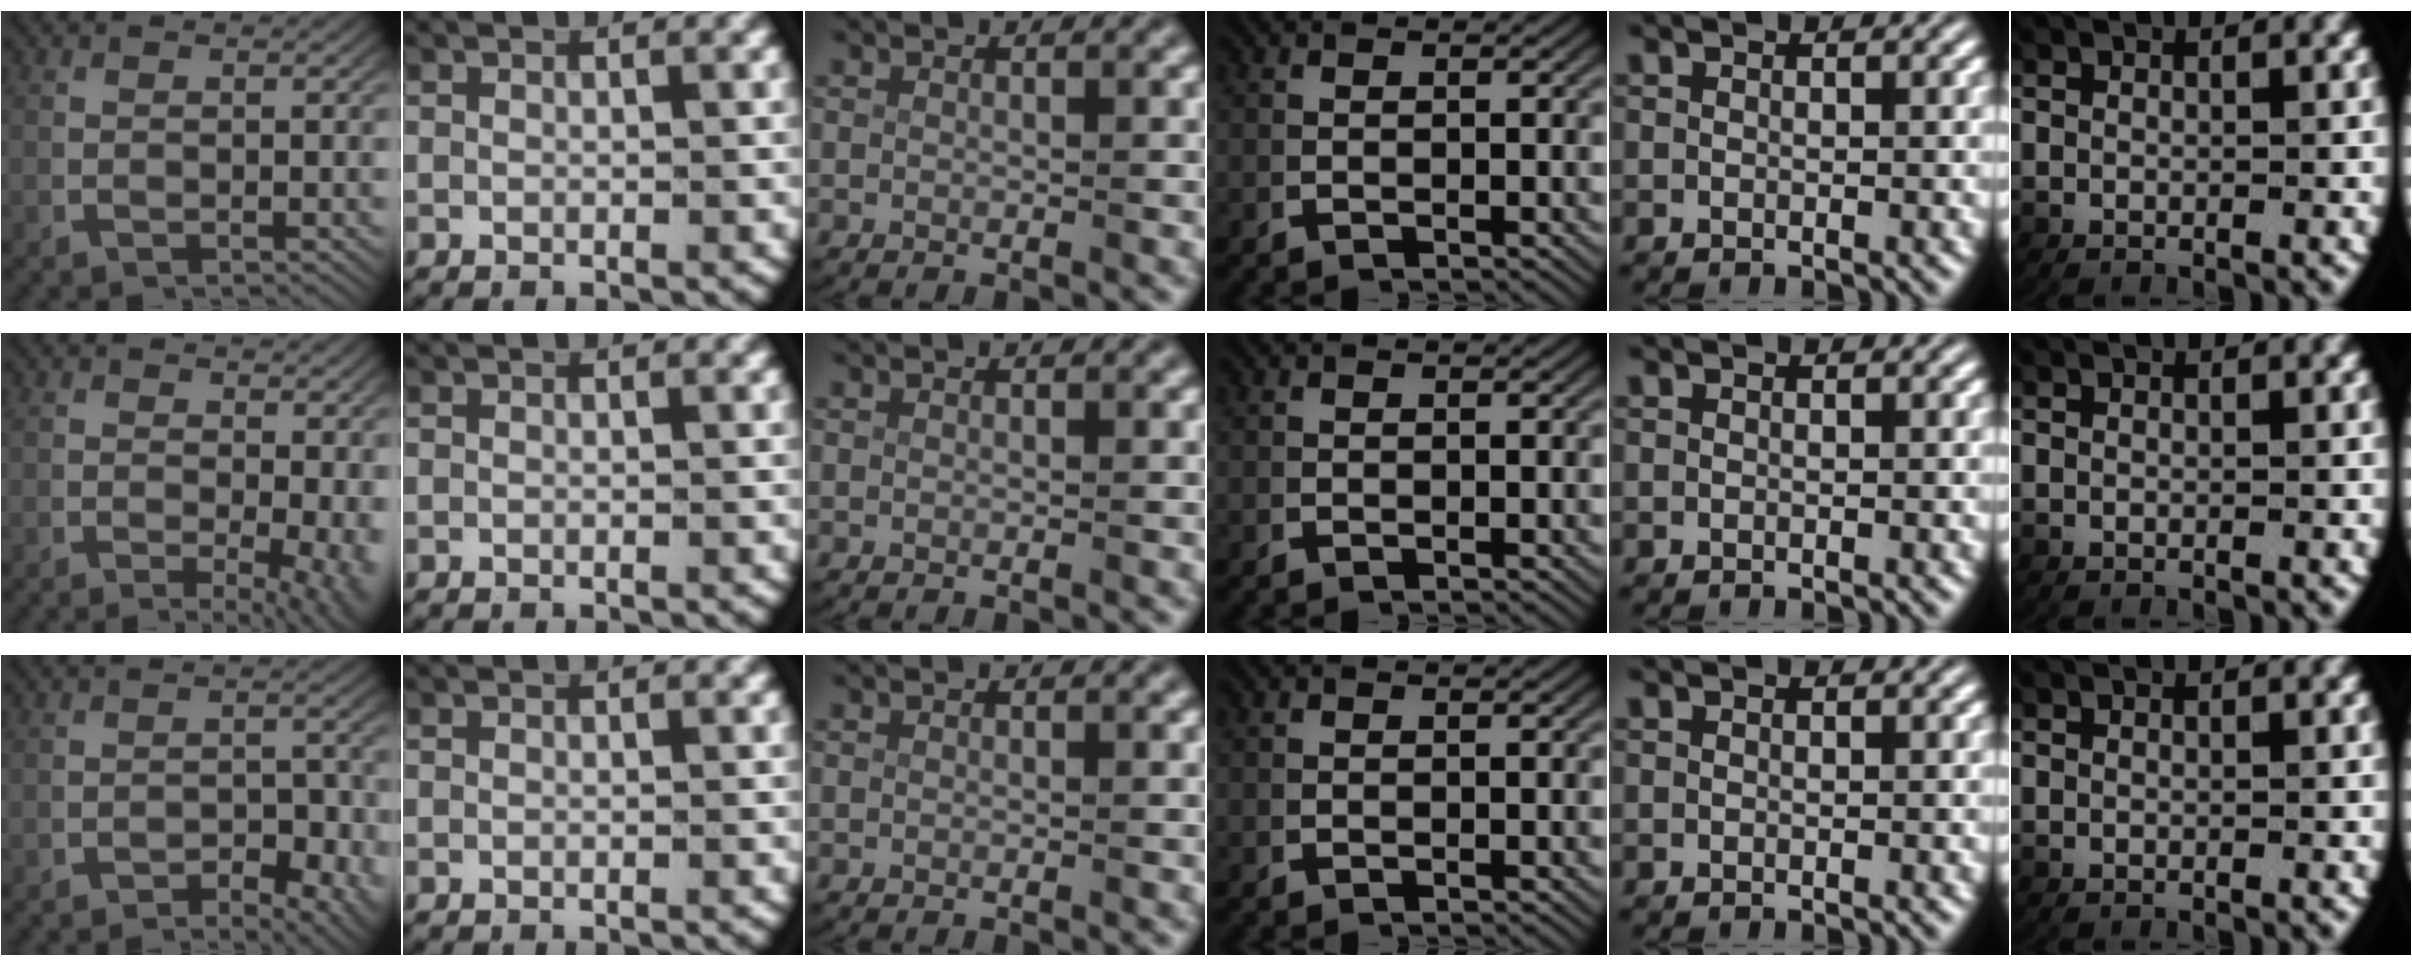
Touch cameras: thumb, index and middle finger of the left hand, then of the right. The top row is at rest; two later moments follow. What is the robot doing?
{"motion": "lift_and_place", "object": "map"}